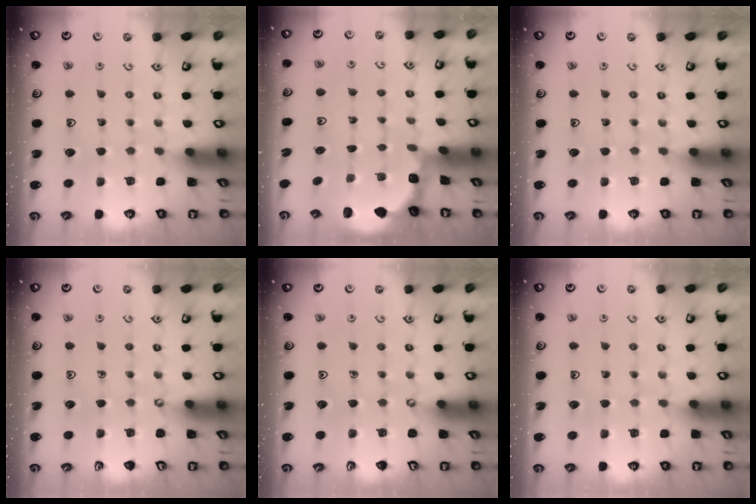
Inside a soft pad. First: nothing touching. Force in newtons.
{"total": 1.7, "press": 1.5, "slide": 0.7}
{"total": 0.0}
{"total": 0.0}
{"total": 0.0}
{"total": 0.0}